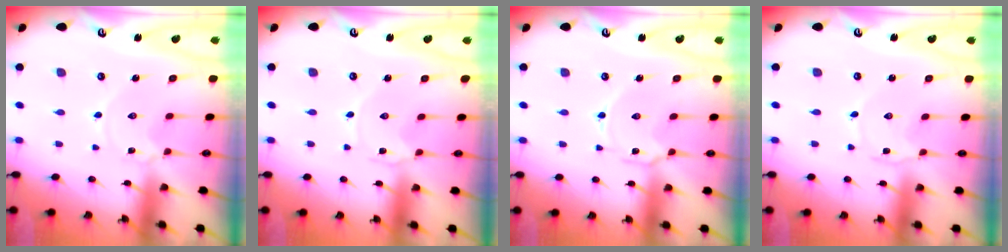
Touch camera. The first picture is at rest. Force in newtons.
{"total": 0.0}
{"total": 2.6, "press": 2.6, "slide": 0.3}
{"total": 1.3, "press": 1.3, "slide": 0.2}